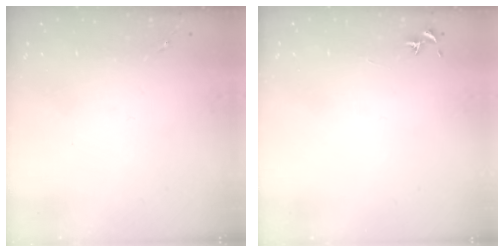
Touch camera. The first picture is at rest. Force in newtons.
{"total": 0.7, "press": 0.7, "slide": 0.3}